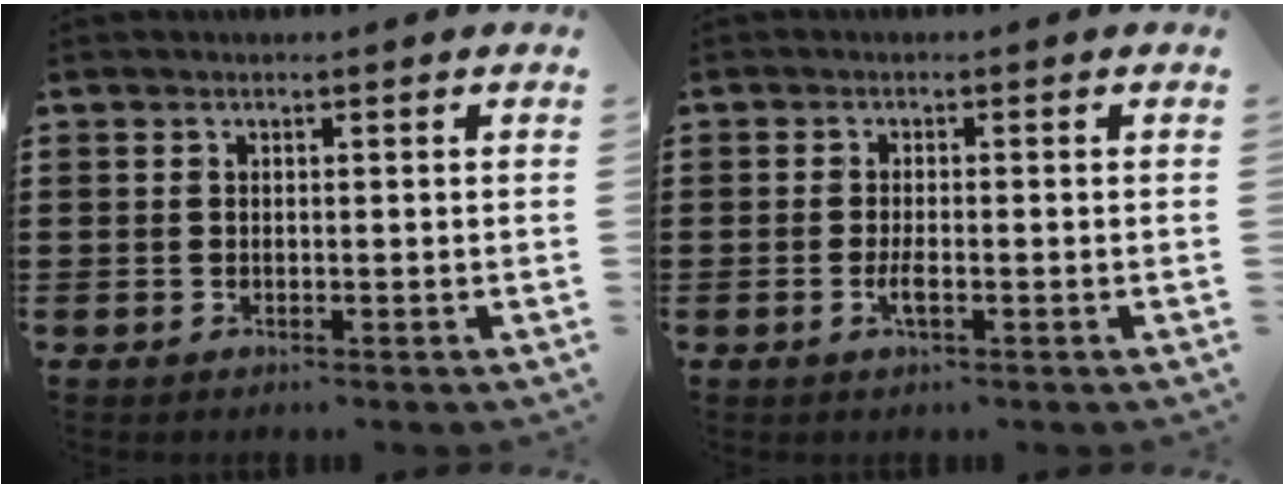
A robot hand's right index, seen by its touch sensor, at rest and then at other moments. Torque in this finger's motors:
{"motor_torque": [2.14, 0.00, 0.10, 0.02]}